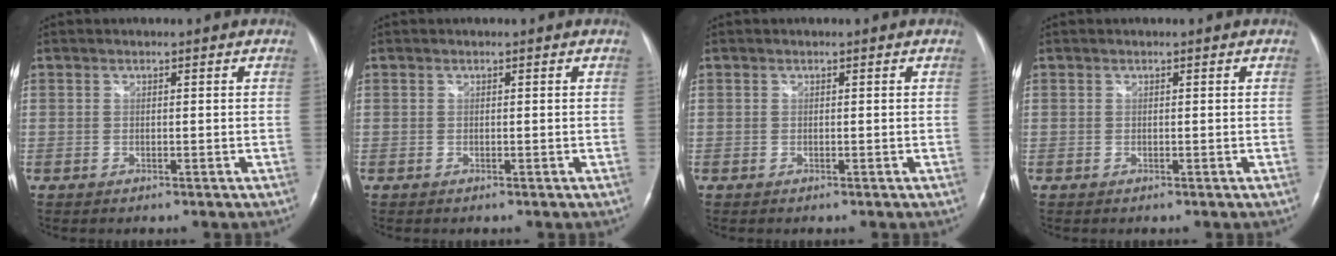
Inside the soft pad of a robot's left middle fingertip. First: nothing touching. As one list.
[{"total": 0.0}, {"total": 0.0}, {"total": 0.0}]